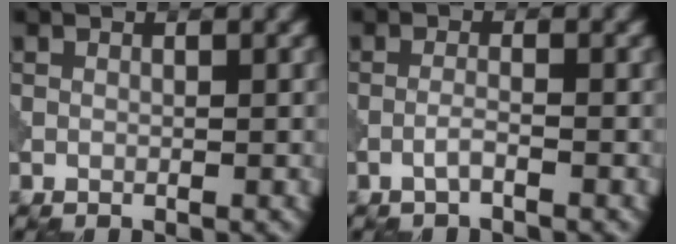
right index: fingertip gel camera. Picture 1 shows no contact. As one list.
[{"total": 1.2, "force": [-0.8, 0.1, 1.0], "torque": [-0.016, 0.006, -0.020]}]